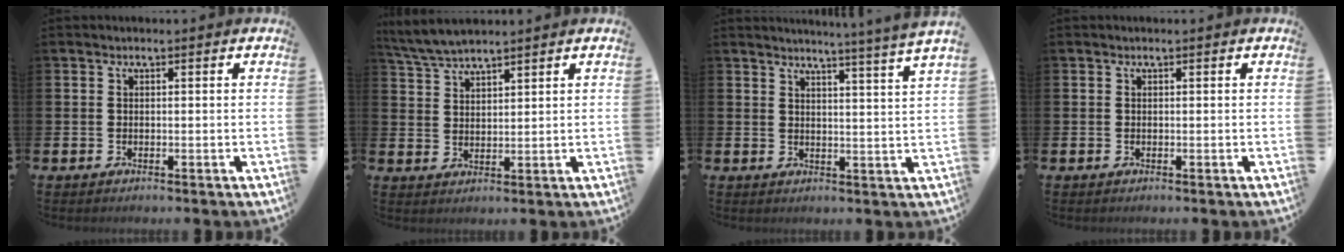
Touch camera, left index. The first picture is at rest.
{"total": 4.7, "force": [4.6, 0.4, 1.2], "torque": [-0.038, -0.015, 0.084]}
{"total": 3.7, "force": [3.3, -1.5, 0.7], "torque": [-0.010, -0.030, 0.053]}
{"total": 0.0}